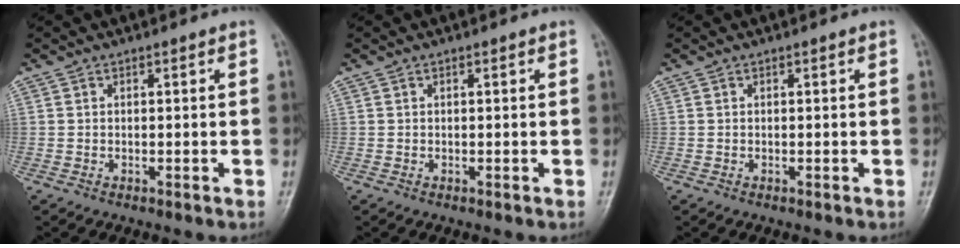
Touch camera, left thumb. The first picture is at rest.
{"total": 0.0}
{"total": 0.0}